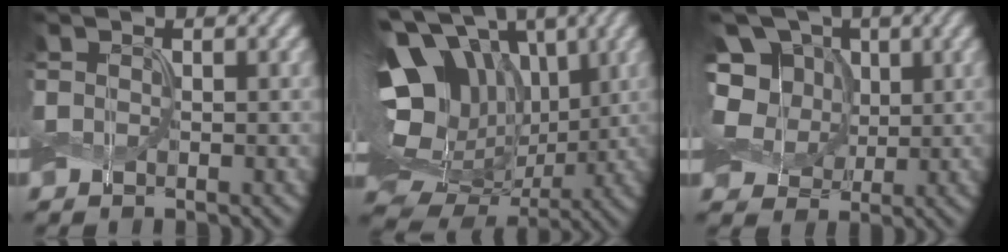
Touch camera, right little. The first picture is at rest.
{"total": 17.3, "force": [3.0, 12.4, 11.7], "torque": [-0.224, 0.010, 0.073]}
{"total": 9.5, "force": [1.3, 8.2, 4.7], "torque": [-0.110, 0.026, 0.006]}